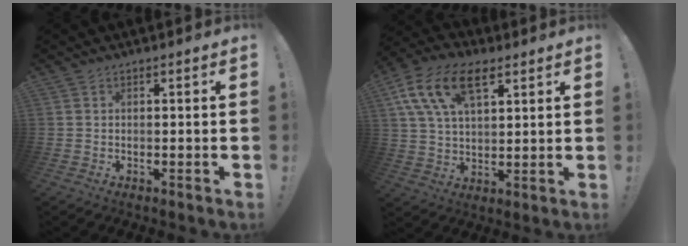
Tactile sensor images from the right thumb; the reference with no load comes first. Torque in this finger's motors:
{"motor_torque": [1.04, 1.04, 0.31, 0.11, 0.26]}